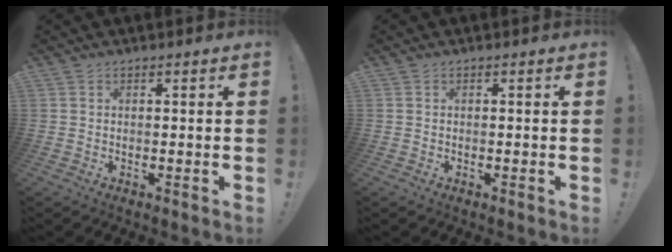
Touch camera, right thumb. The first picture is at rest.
{"total": 0.0}